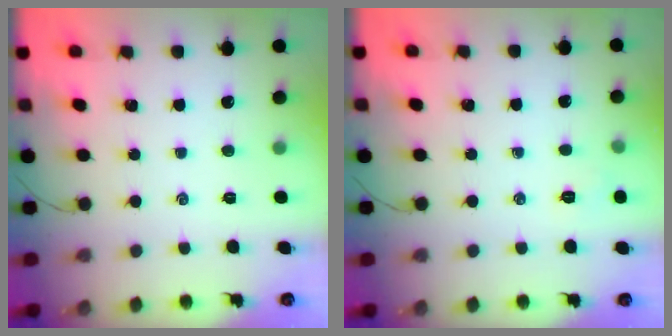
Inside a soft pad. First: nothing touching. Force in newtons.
{"total": 3.7, "press": 3.6, "slide": 0.9}